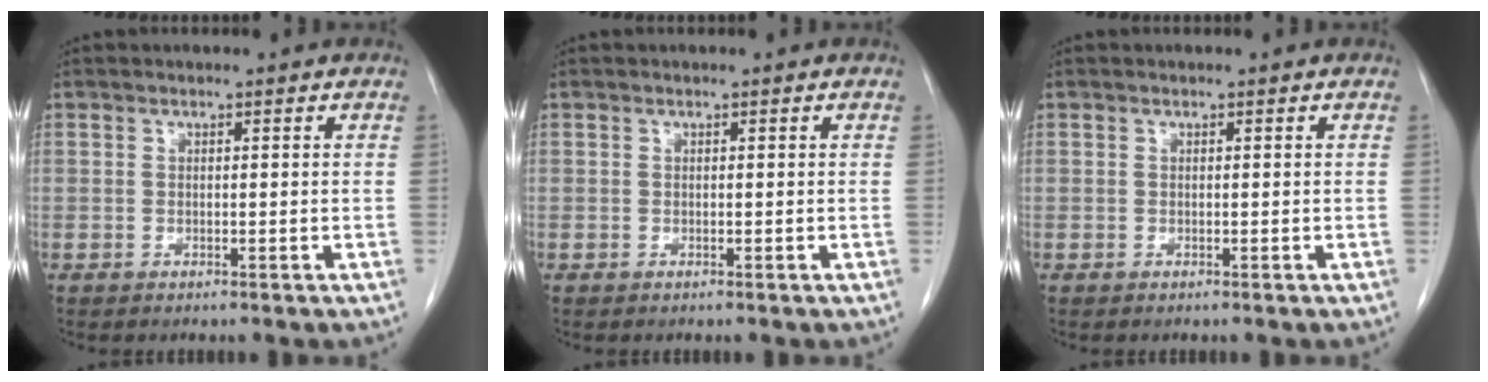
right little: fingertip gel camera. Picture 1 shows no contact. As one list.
[{"total": 0.0}, {"total": 0.0}]